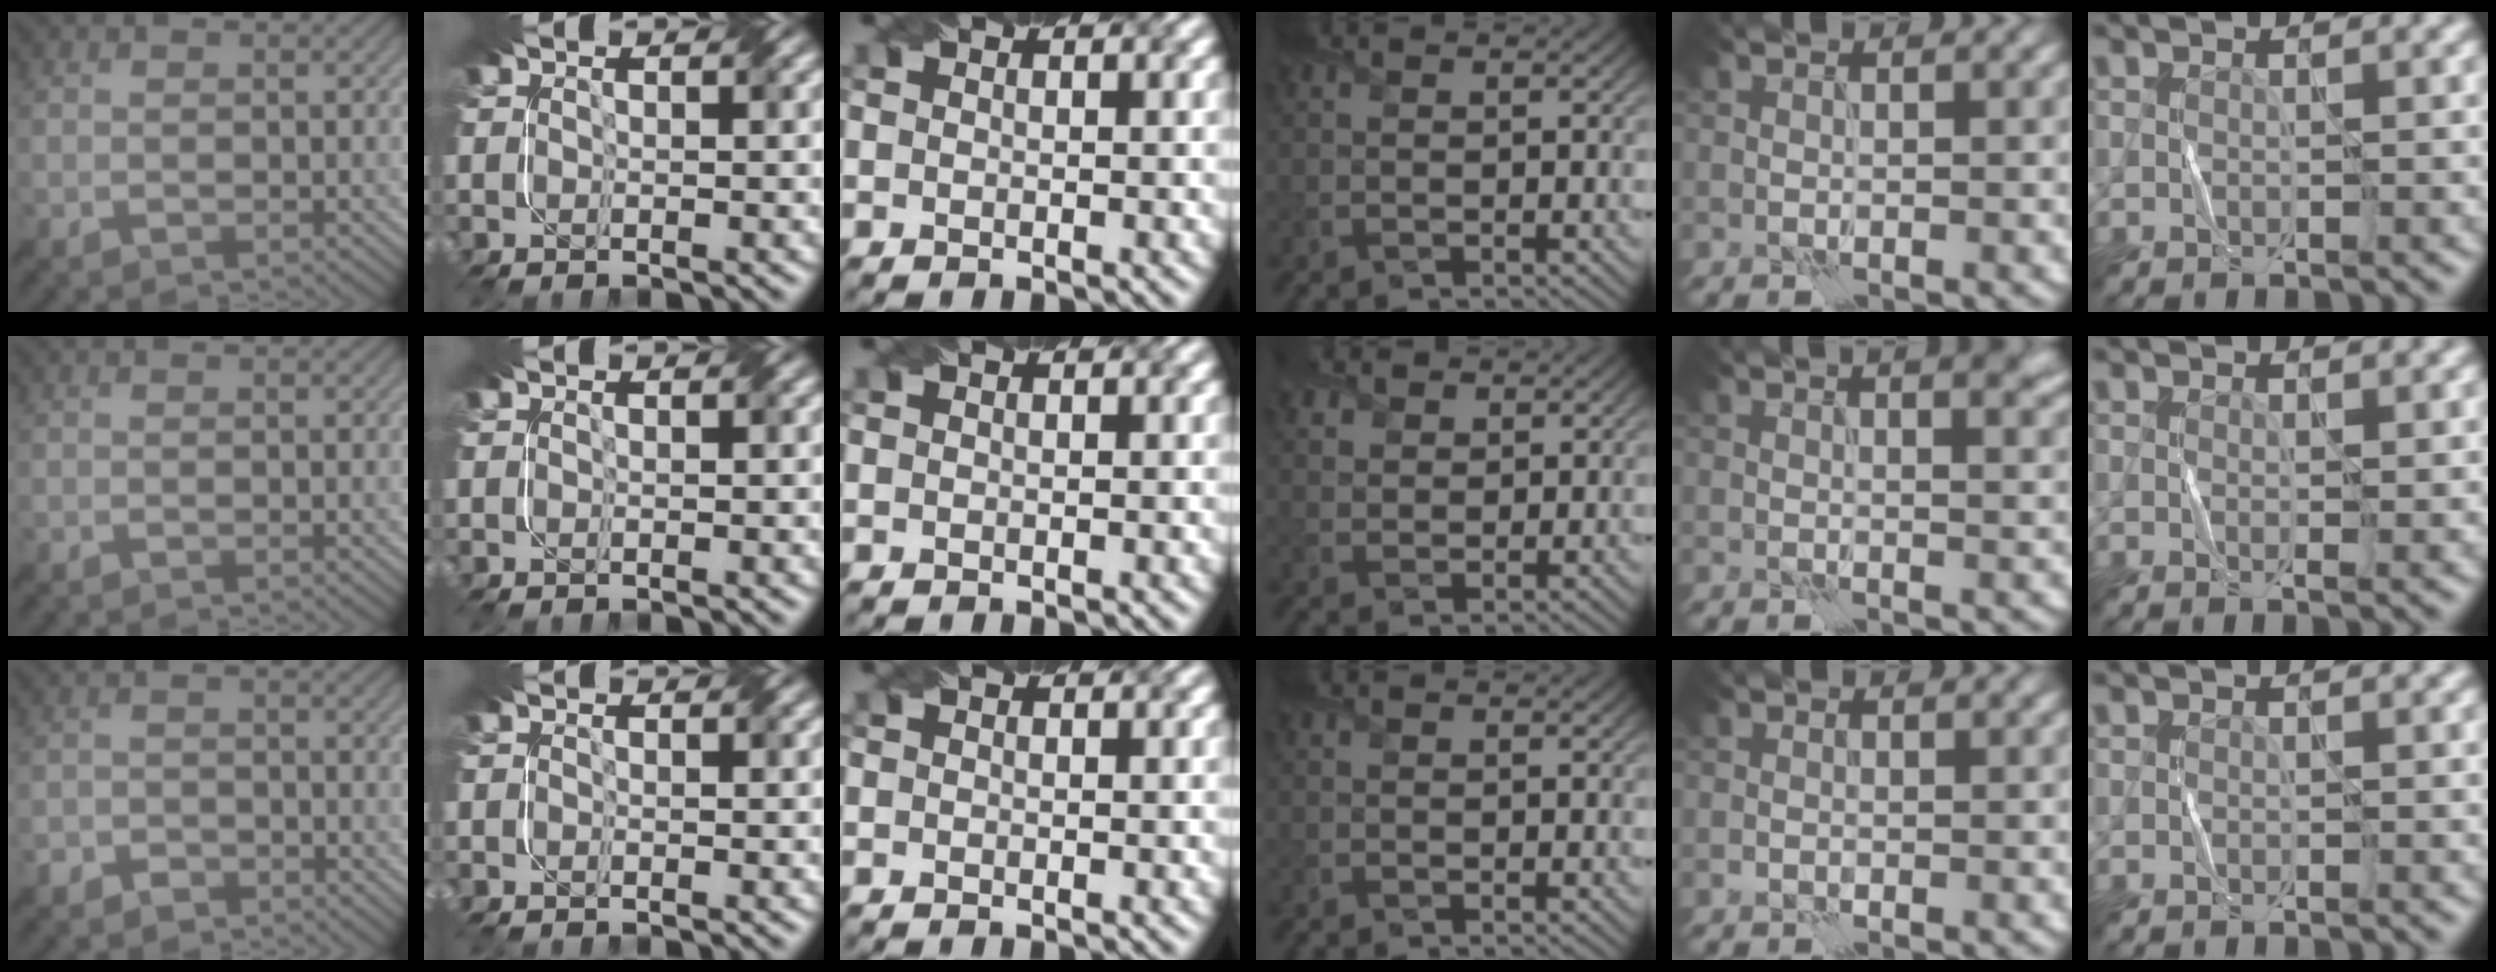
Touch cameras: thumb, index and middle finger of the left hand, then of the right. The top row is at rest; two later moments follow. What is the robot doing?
{"motion": "fold", "object": "bubble wrap"}